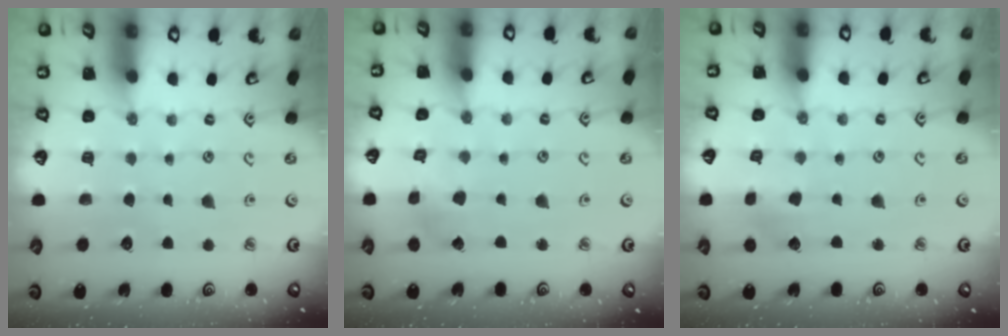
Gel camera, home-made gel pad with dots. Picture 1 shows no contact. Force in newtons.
{"total": 2.7, "press": 2.7, "slide": 0.2}
{"total": 2.7, "press": 2.7, "slide": 0.3}